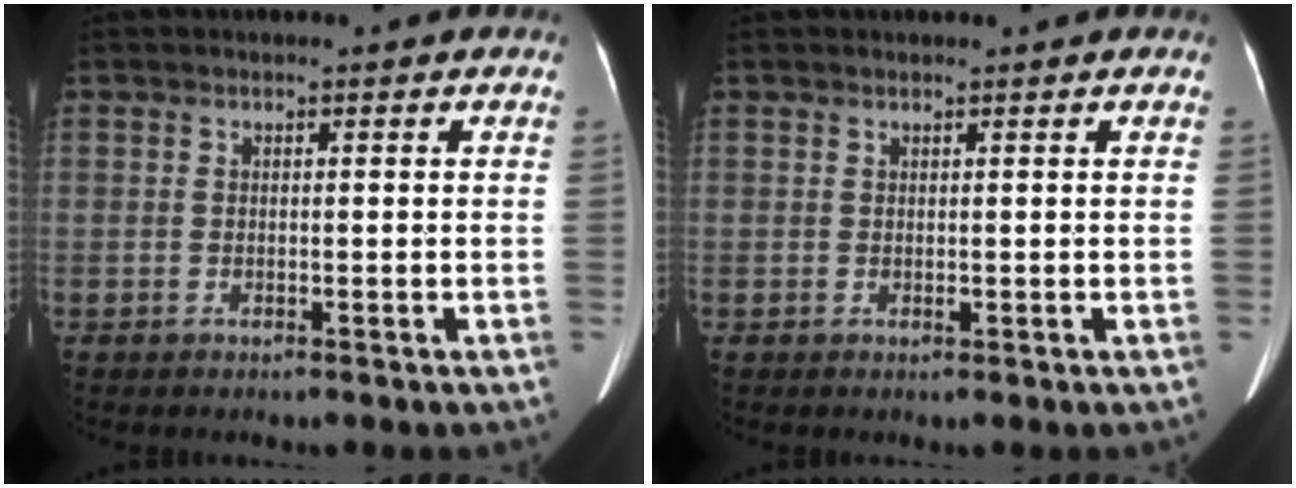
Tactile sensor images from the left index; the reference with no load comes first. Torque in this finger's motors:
{"motor_torque": [0.18, -0.11, 0.07, 0.02]}